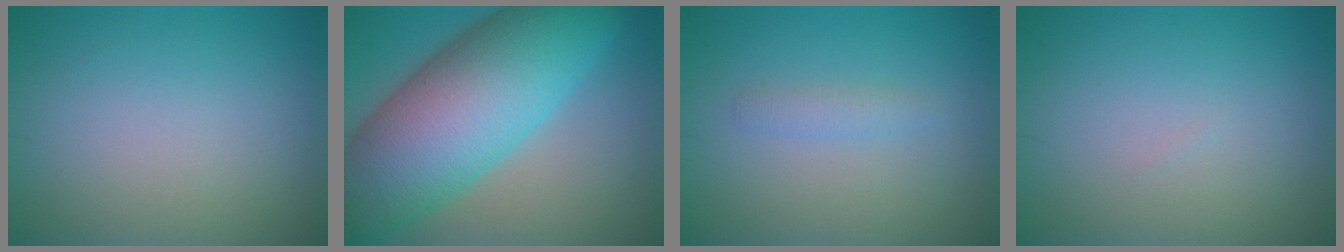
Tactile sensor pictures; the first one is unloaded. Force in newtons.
{"total": 15.1, "press": 15.1, "slide": 0.4}
{"total": 1.1, "press": 1.1, "slide": 0.1}
{"total": 0.0}